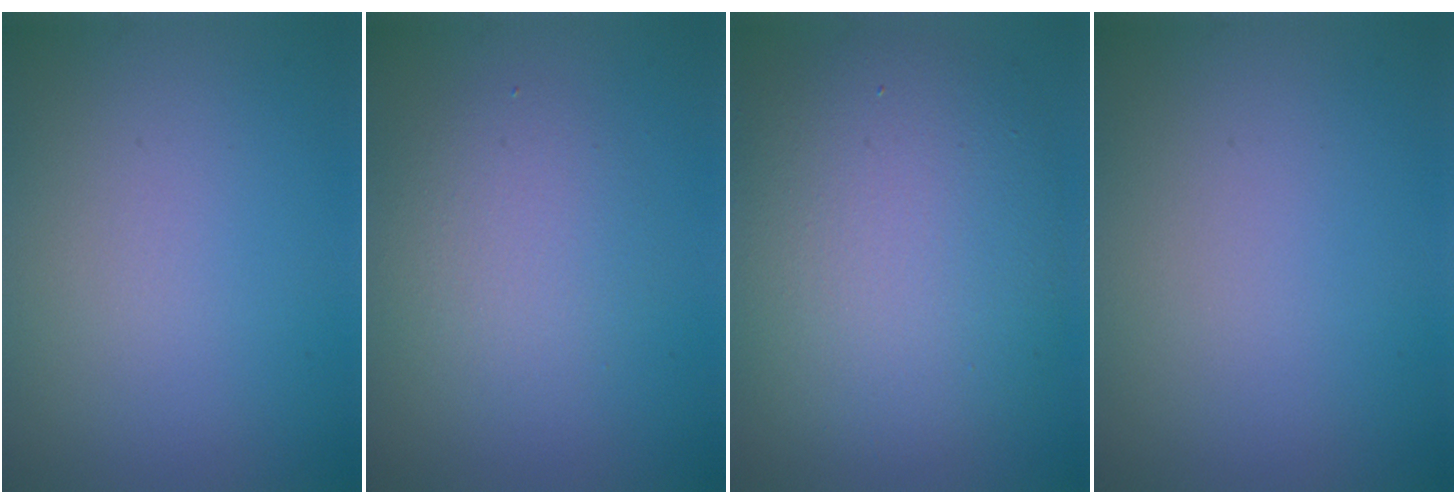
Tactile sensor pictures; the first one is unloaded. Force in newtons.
{"total": 3.1, "press": 3.1, "slide": 0.1}
{"total": 10.2, "press": 10.2, "slide": 0.7}
{"total": 0.0}